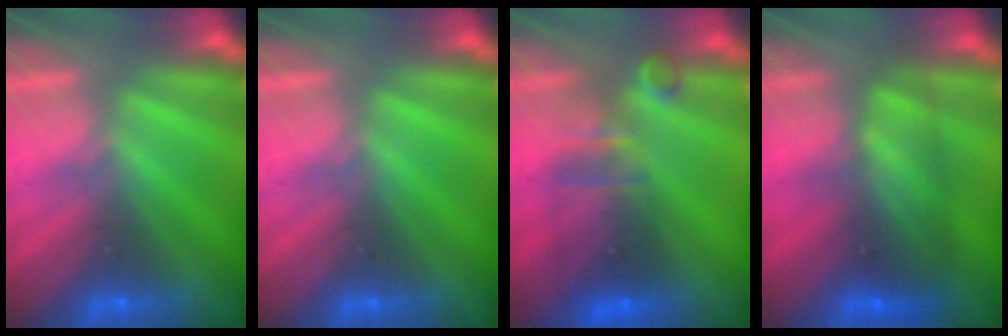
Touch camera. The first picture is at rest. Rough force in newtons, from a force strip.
{"total": 0.0}
{"total": 7.1}
{"total": 6.7}